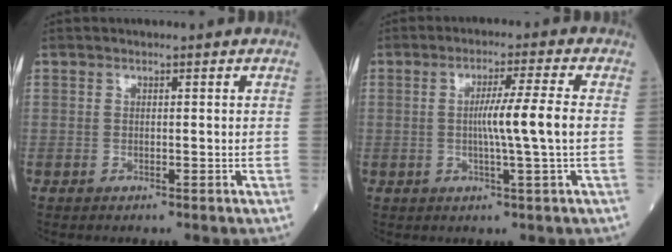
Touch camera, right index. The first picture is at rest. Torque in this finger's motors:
{"motor_torque": [0.99, -0.12, 0.51, 0.12]}